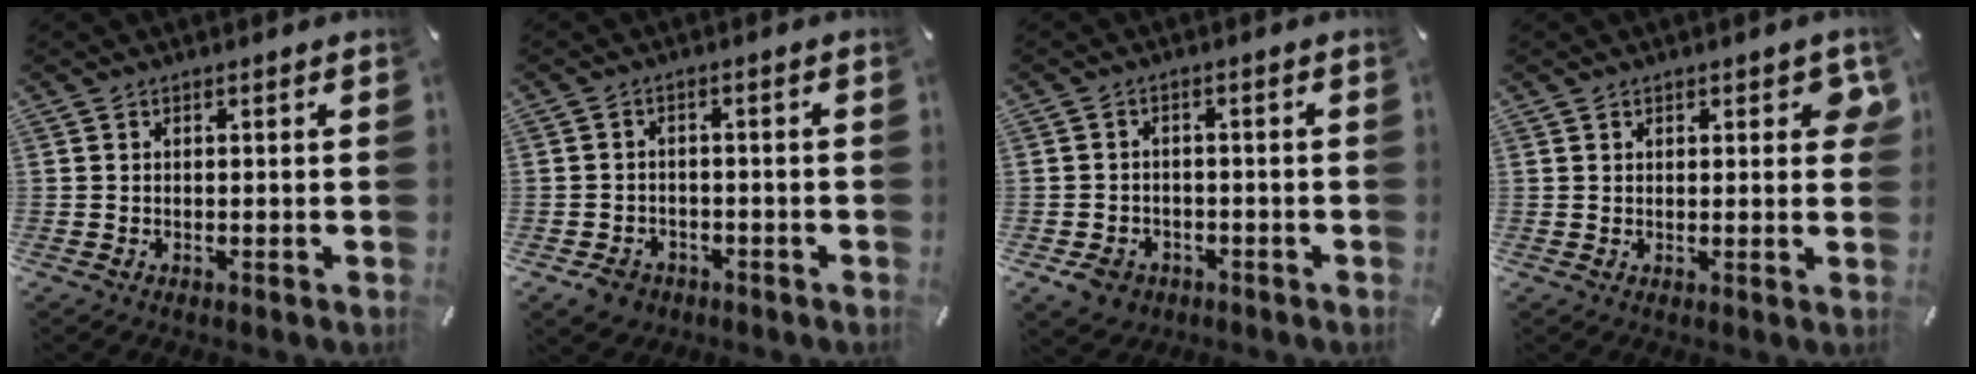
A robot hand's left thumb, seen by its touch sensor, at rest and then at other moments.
{"total": 4.6, "force": [-2.7, 3.5, 1.2], "torque": [-0.021, 0.015, -0.049]}
{"total": 4.9, "force": [-2.6, 3.9, 1.4], "torque": [-0.026, 0.016, -0.045]}
{"total": 3.7, "force": [1.6, 1.9, 2.7], "torque": [-0.024, -0.005, 0.020]}